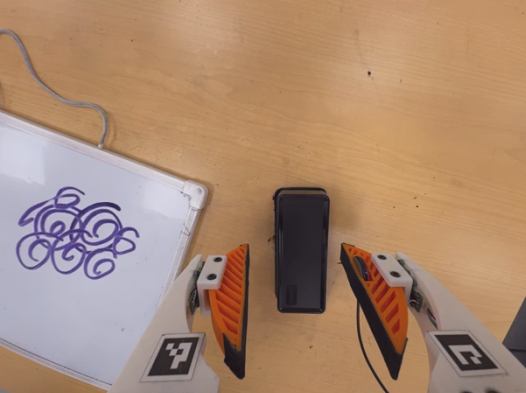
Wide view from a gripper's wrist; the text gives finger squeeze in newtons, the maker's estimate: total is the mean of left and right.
{"total": 0.0}